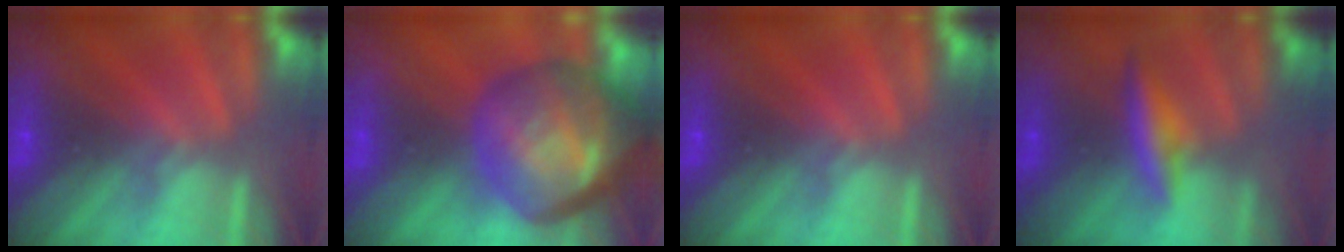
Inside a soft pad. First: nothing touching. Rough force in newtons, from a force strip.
{"total": 7.8}
{"total": 0.0}
{"total": 2.1}